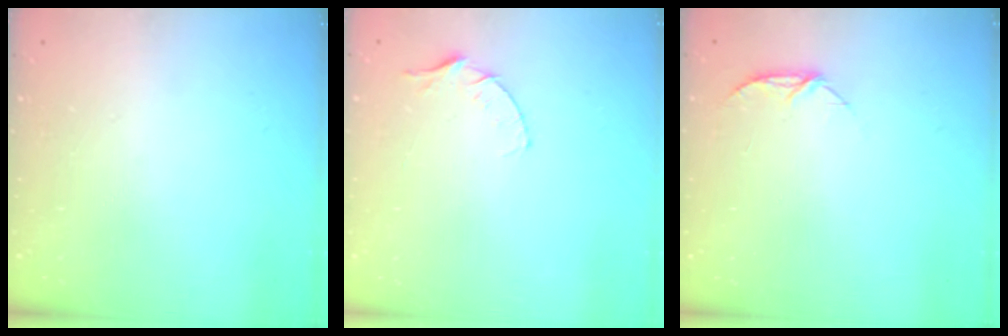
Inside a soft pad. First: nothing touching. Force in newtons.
{"total": 4.1, "press": 4.0, "slide": 0.4}
{"total": 5.8, "press": 5.7, "slide": 0.6}